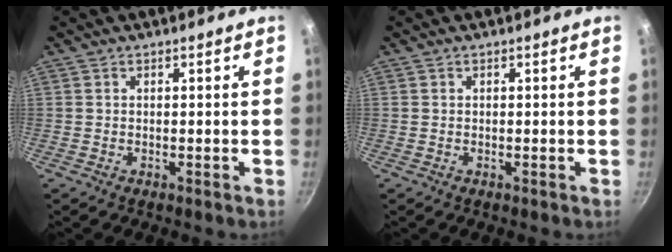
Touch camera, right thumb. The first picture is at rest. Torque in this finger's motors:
{"motor_torque": [0.00, 0.00, -0.05, 0.04, 0.02]}